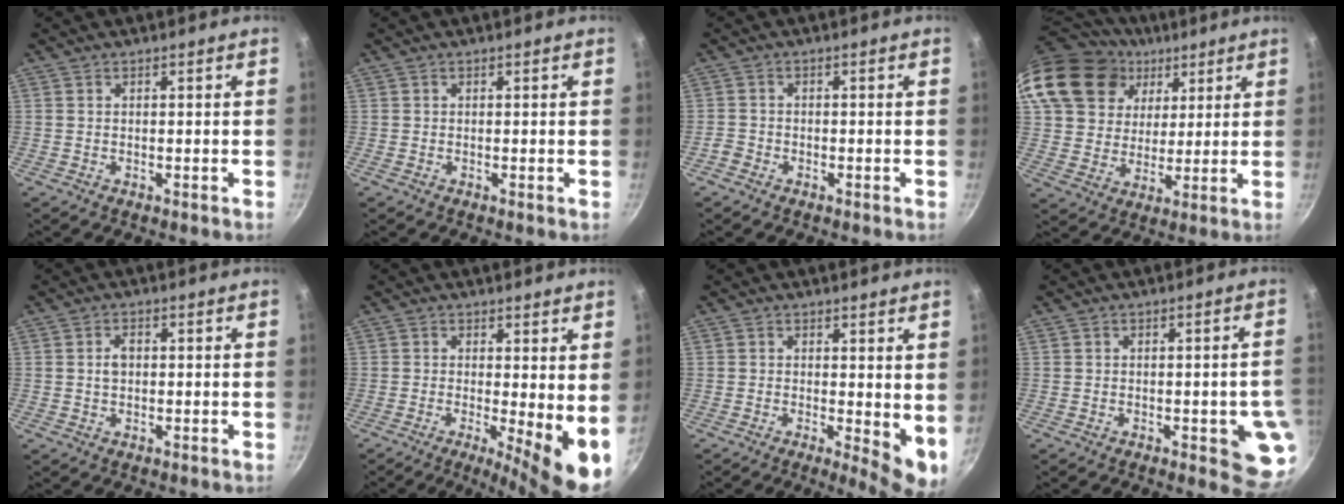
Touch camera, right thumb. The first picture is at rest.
{"total": 0.0}
{"total": 1.8, "force": [-1.4, 1.1, 0.3], "torque": [-0.010, 0.013, -0.029]}
{"total": 20.8, "force": [9.8, 16.0, 8.9], "torque": [-0.163, 0.005, 0.185]}
{"total": 2.5, "force": [0.1, 1.7, 1.8], "torque": [-0.022, 0.006, 0.002]}
{"total": 9.5, "force": [-0.5, 2.5, 9.2], "torque": [-0.109, -0.021, -0.005]}
{"total": 6.6, "force": [0.3, 2.4, 6.1], "torque": [-0.072, -0.015, 0.005]}
{"total": 9.0, "force": [-2.2, 3.0, 8.2], "torque": [-0.062, 0.004, -0.024]}